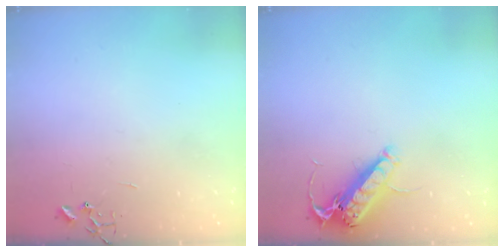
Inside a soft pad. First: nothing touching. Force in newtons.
{"total": 14.2, "press": 14.0, "slide": 2.5}